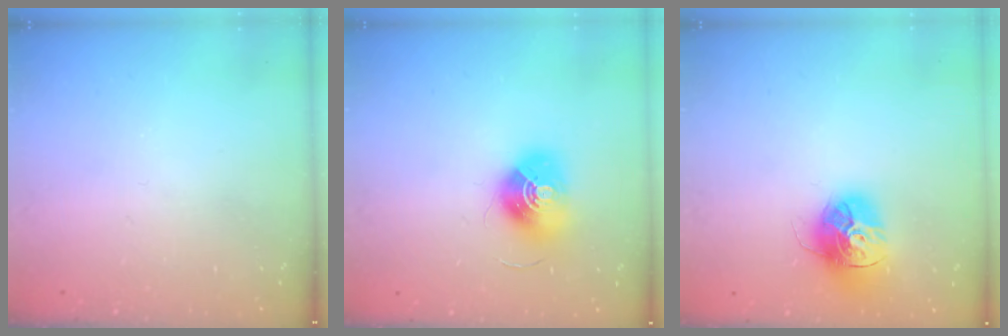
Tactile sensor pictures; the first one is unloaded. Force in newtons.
{"total": 12.2, "press": 12.2, "slide": 0.5}
{"total": 14.9, "press": 14.9, "slide": 1.2}